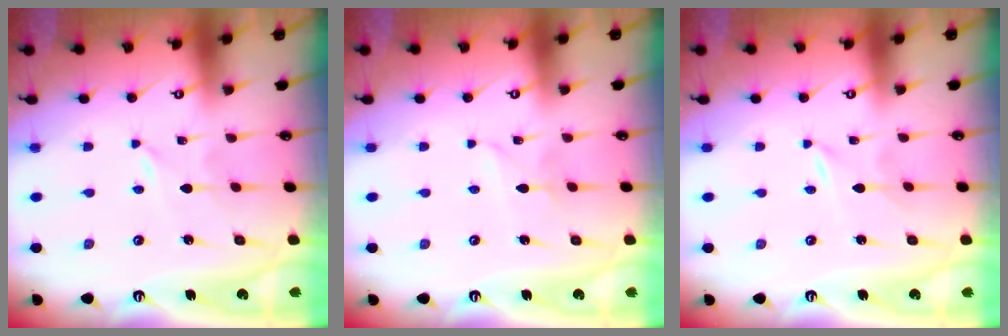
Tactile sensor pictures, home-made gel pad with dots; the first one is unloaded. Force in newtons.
{"total": 2.7, "press": 2.7, "slide": 0.3}
{"total": 0.0}